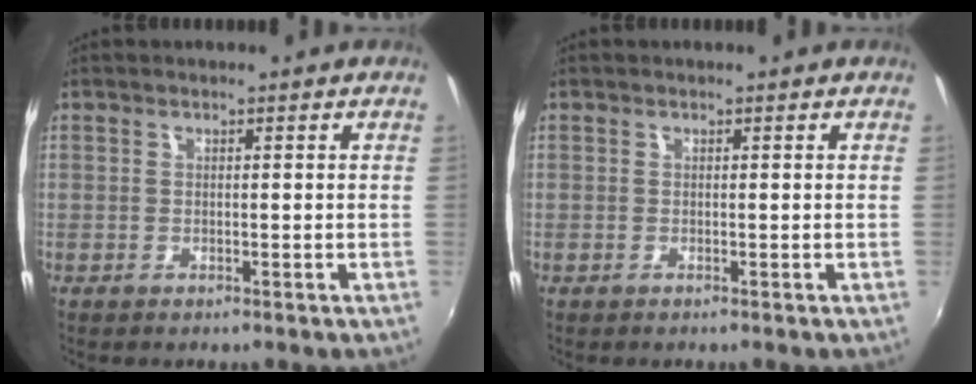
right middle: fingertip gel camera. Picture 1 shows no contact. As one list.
[{"total": 0.0}]